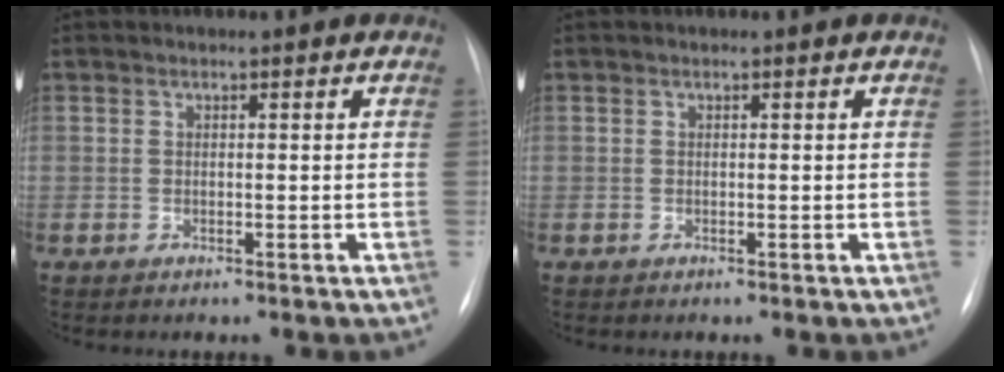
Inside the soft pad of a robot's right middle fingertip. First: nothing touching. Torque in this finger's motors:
{"motor_torque": [-0.01, 0.01, 0.00, 0.00]}